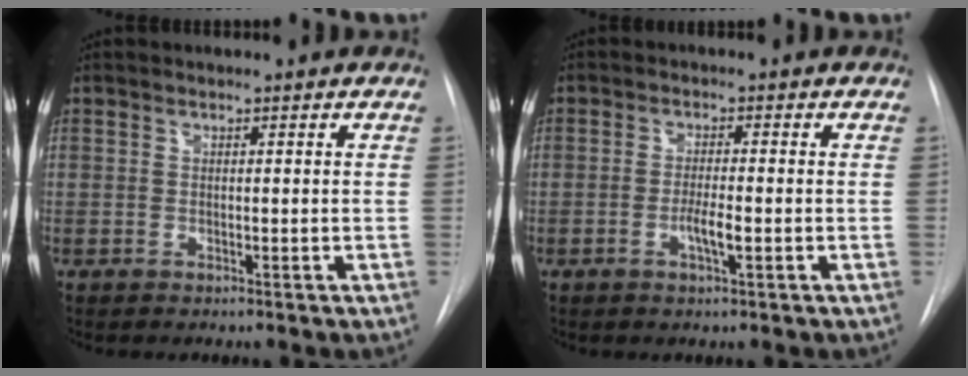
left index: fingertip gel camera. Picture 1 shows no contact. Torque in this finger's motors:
{"motor_torque": [0.55, 0.13, 0.03, 0.04]}